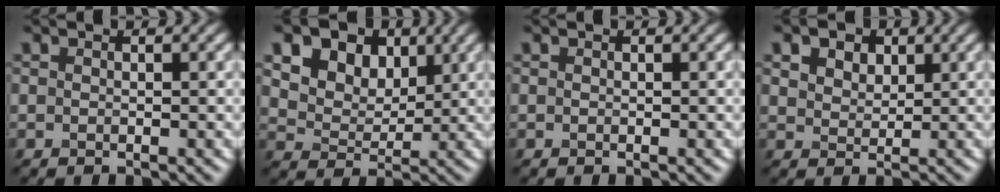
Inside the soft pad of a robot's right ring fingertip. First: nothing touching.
{"total": 14.2, "force": [6.9, 10.2, 6.9], "torque": [-0.151, 0.038, 0.121]}
{"total": 0.0}
{"total": 6.1, "force": [3.5, 3.8, 3.2], "torque": [-0.060, 0.014, 0.043]}